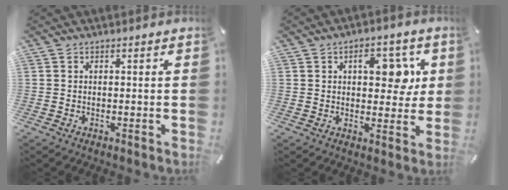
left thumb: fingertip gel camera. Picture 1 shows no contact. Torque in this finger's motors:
{"motor_torque": [1.14, 1.24, 0.67, -0.45, 0.26]}